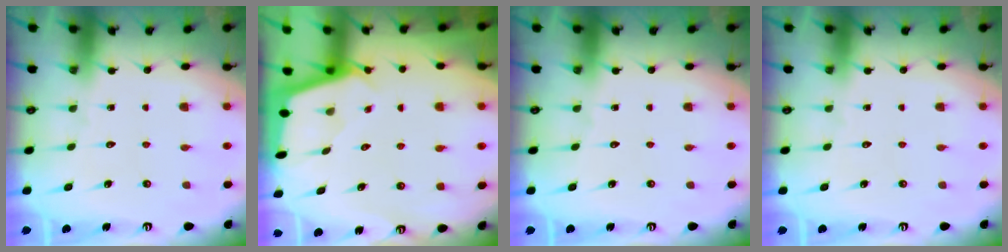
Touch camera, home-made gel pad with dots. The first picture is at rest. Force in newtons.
{"total": 1.8, "press": 1.7, "slide": 0.2}
{"total": 0.0}
{"total": 0.0}